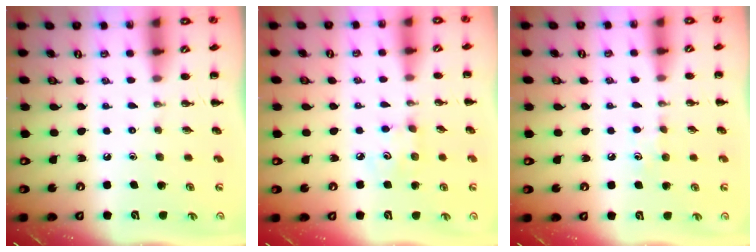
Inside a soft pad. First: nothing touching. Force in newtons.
{"total": 4.6, "press": 4.5, "slide": 1.1}
{"total": 4.3, "press": 4.0, "slide": 1.5}